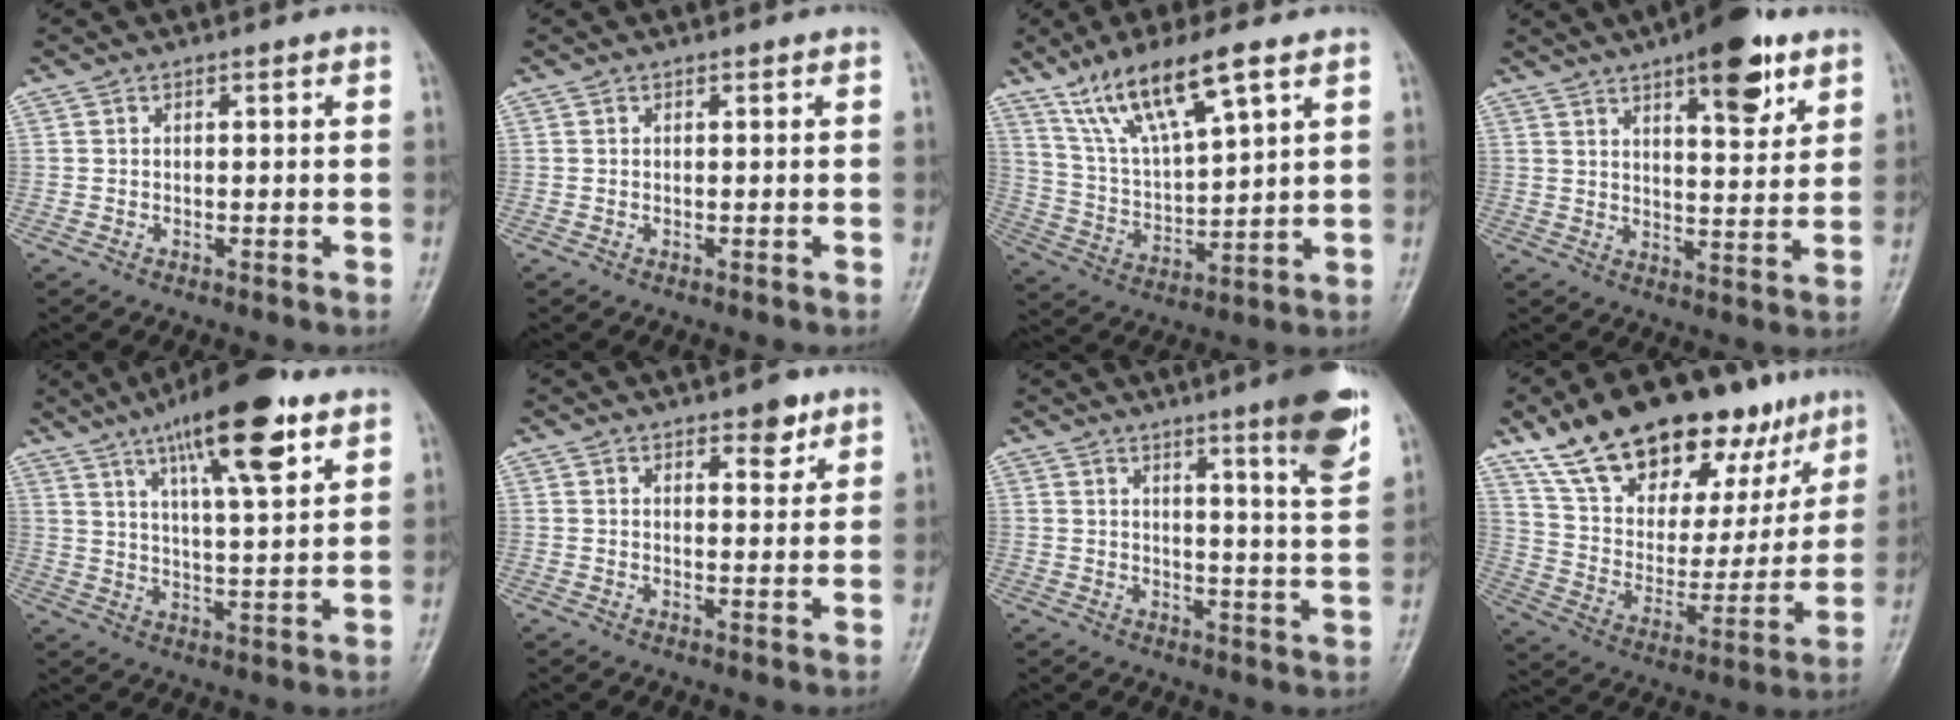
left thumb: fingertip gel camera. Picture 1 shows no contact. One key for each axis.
{"total": 0.0}
{"total": 14.2, "fx": 8.8, "fy": 3.4, "fz": 10.7, "tx": -0.195, "ty": -0.029, "tz": 0.179}
{"total": 12.4, "fx": 7.3, "fy": 4.3, "fz": 9.1, "tx": -0.102, "ty": -0.036, "tz": 0.103}
{"total": 16.7, "fx": 9.4, "fy": 4.2, "fz": 13.2, "tx": -0.193, "ty": -0.031, "tz": 0.151}
{"total": 4.1, "fx": 2.8, "fy": 1.9, "fz": 2.4, "tx": -0.013, "ty": -0.016, "tz": 0.038}
{"total": 10.8, "fx": 6.5, "fy": 0.6, "fz": 8.7, "tx": -0.106, "ty": -0.040, "tz": 0.086}
{"total": 27.2, "fx": 17.5, "fy": 12.7, "fz": 16.5, "tx": -0.219, "ty": -0.036, "tz": 0.290}